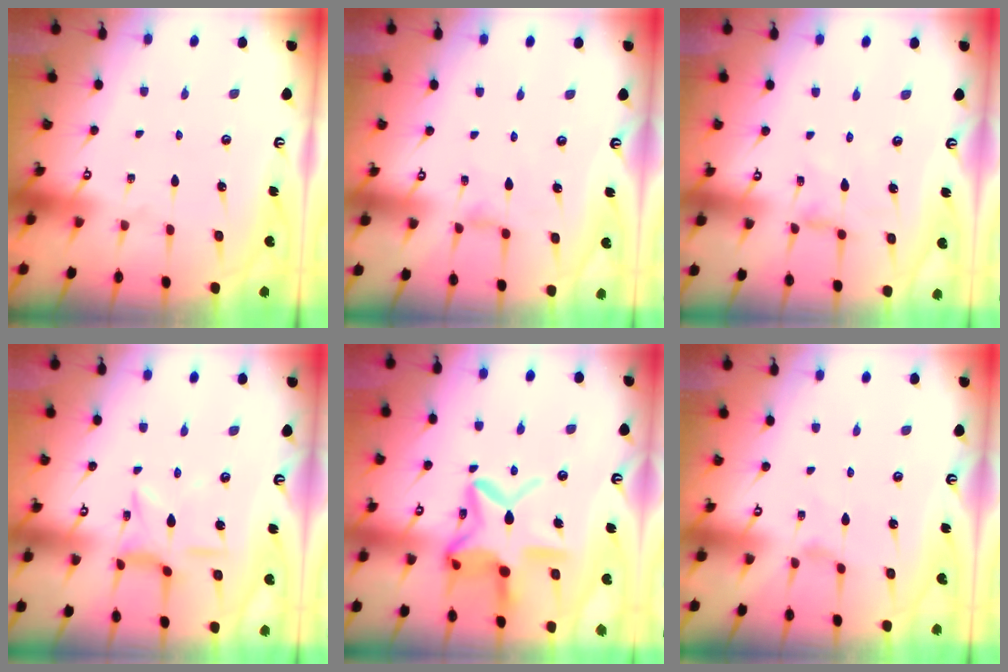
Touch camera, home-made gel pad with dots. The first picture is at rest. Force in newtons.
{"total": 2.3, "press": 2.2, "slide": 0.4}
{"total": 1.5, "press": 1.4, "slide": 0.3}
{"total": 6.3, "press": 6.3, "slide": 0.3}
{"total": 16.4, "press": 16.4, "slide": 1.3}
{"total": 0.0}